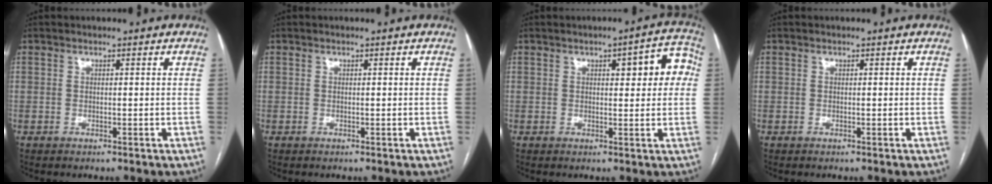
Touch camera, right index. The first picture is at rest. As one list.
[{"total": 0.0}, {"total": 7.3, "force": [1.8, 2.2, 6.7], "torque": [-0.070, 0.023, 0.016]}, {"total": 0.0}]